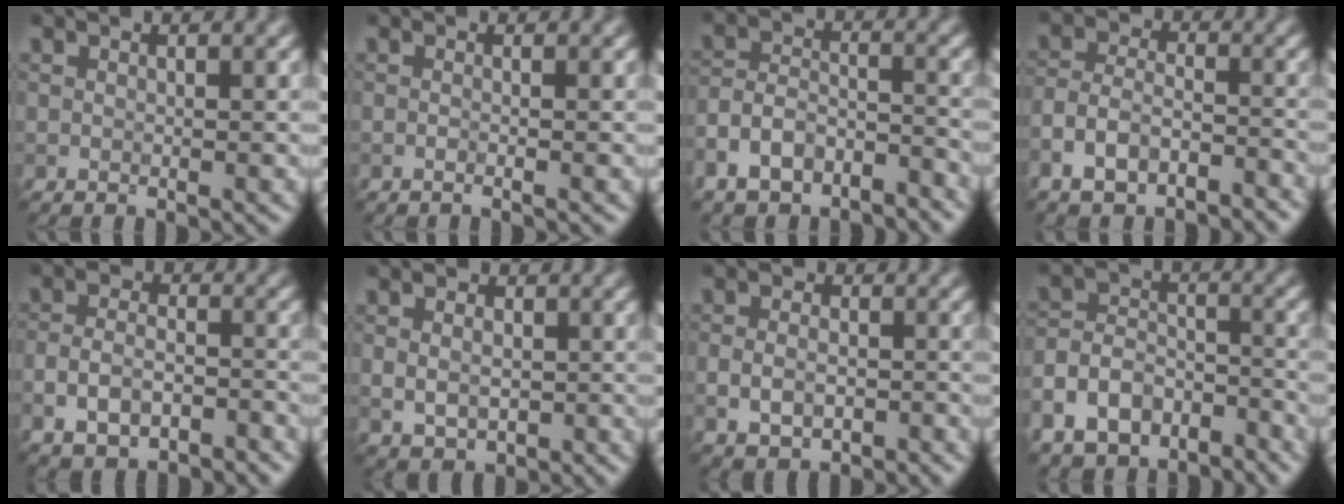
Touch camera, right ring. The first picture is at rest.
{"total": 0.9, "force": [-0.2, 0.5, 0.7], "torque": [0.004, -0.007, -0.016]}
{"total": 6.3, "force": [-5.0, 2.9, 2.3], "torque": [-0.048, -0.003, -0.103]}
{"total": 6.2, "force": [-4.8, 2.9, 2.7], "torque": [-0.041, 0.003, -0.095]}
{"total": 5.1, "force": [-3.4, 2.6, 2.8], "torque": [-0.048, 0.002, -0.069]}
{"total": 4.4, "force": [-0.2, 3.6, 2.5], "torque": [-0.028, 0.000, -0.010]}
{"total": 3.7, "force": [-1.4, 2.6, 2.2], "torque": [-0.030, 0.001, -0.028]}
{"total": 8.1, "force": [-6.0, 4.7, 2.6], "torque": [-0.057, 0.002, -0.118]}